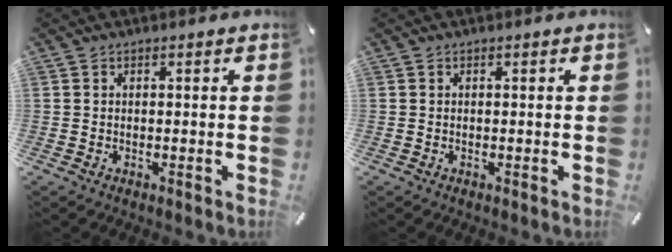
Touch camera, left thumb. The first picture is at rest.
{"total": 0.0}